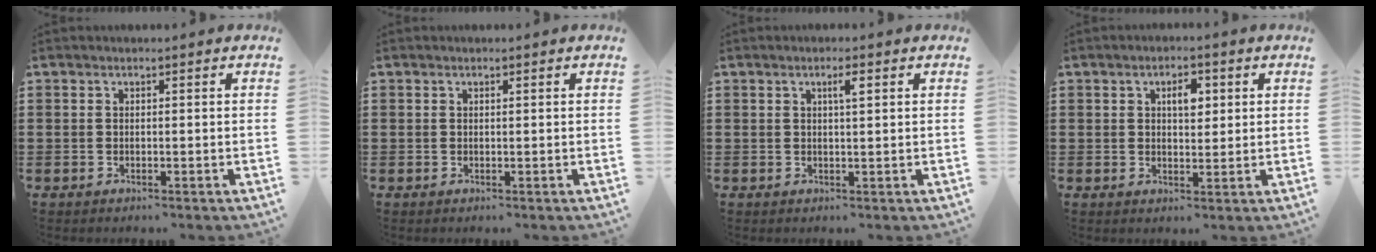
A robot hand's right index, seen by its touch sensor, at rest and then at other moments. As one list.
[{"total": 0.0}, {"total": 2.2, "force": [0.9, 0.3, 1.9], "torque": [-0.031, 0.000, 0.011]}, {"total": 3.3, "force": [1.1, 1.7, 2.6], "torque": [-0.040, 0.003, 0.014]}]